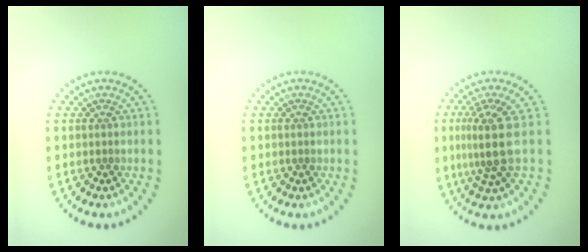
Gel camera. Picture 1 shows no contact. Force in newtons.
{"total": 0.0}
{"total": 3.5, "press": 2.6, "slide": 2.3}